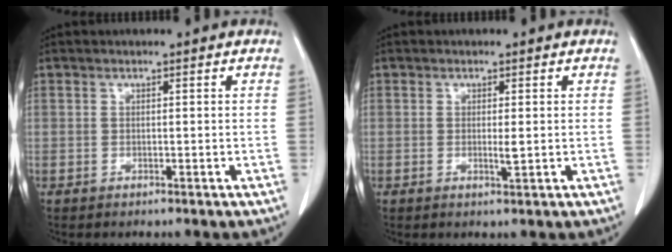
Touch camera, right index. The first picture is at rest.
{"total": 1.4, "force": [0.0, 0.1, 1.4], "torque": [-0.026, -0.004, 0.000]}